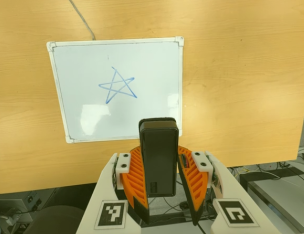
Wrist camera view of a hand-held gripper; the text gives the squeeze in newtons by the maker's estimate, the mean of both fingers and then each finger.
{"total": 8.8, "left": 7.9, "right": 9.7}